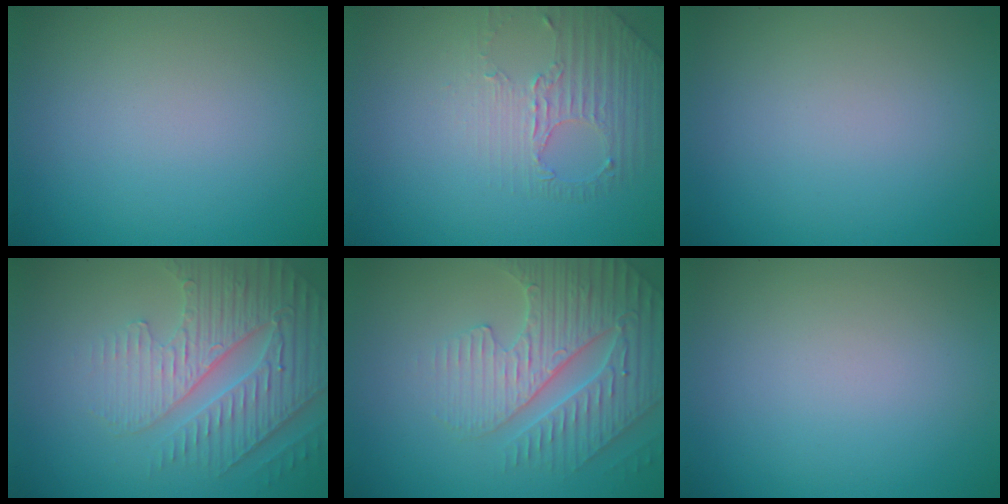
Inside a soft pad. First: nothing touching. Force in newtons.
{"total": 1.8, "press": 1.5, "slide": 1.0}
{"total": 0.0}
{"total": 4.9, "press": 4.5, "slide": 2.0}
{"total": 4.7, "press": 4.6, "slide": 1.1}
{"total": 0.0}